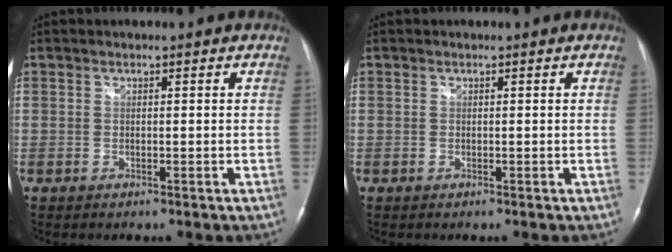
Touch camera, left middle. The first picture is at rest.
{"total": 0.0}